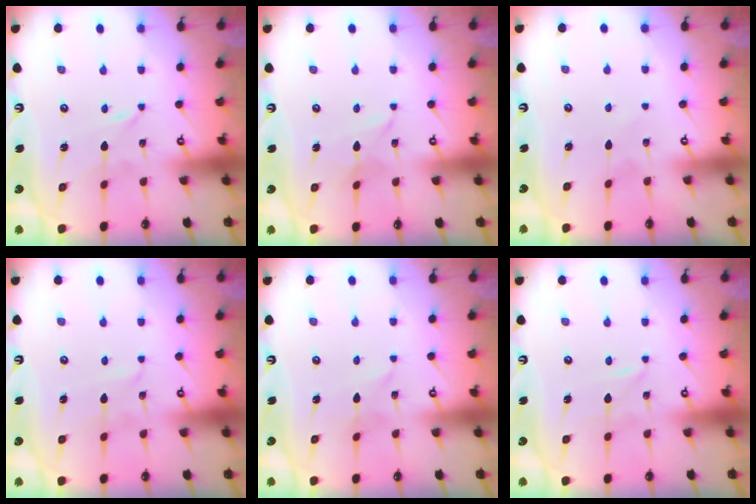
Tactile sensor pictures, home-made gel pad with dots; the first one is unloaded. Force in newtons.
{"total": 4.2, "press": 4.2, "slide": 0.2}
{"total": 2.1, "press": 2.1, "slide": 0.3}
{"total": 2.6, "press": 2.6, "slide": 0.3}
{"total": 1.6, "press": 1.6, "slide": 0.2}
{"total": 0.9, "press": 0.9, "slide": 0.1}